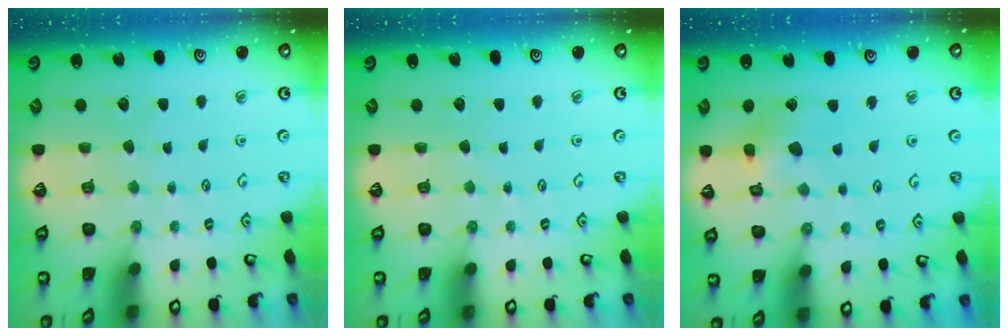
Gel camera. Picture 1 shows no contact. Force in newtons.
{"total": 0.0}
{"total": 8.4, "press": 8.4, "slide": 1.0}